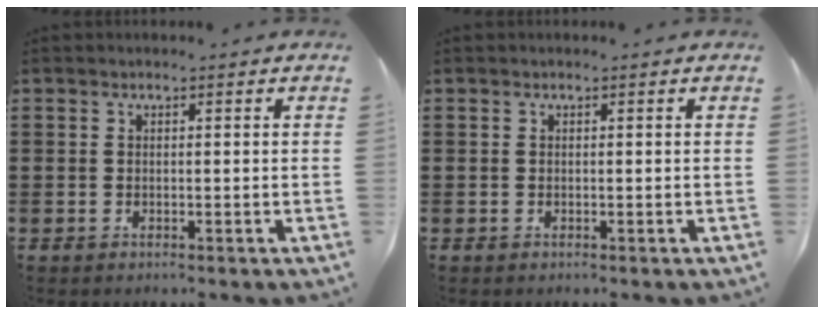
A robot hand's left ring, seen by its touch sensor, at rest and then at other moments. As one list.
[{"total": 0.0}]